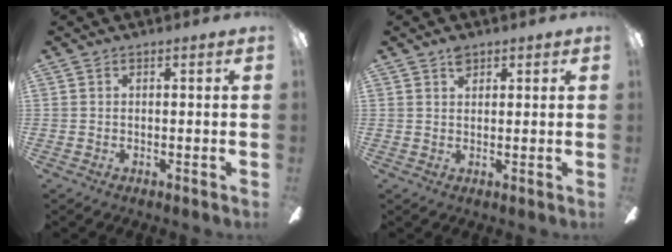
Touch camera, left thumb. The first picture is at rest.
{"total": 2.6, "force": [1.8, 1.4, 1.2], "torque": [-0.020, -0.002, 0.032]}